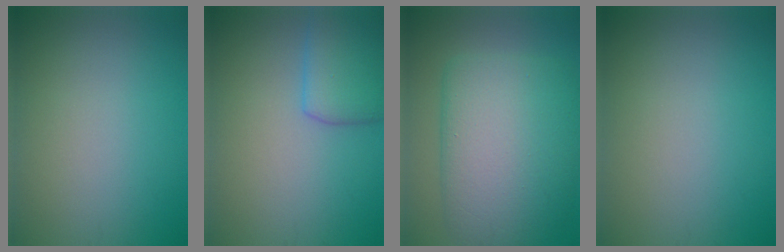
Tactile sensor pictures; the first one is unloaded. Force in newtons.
{"total": 4.1, "press": 4.1, "slide": 0.1}
{"total": 10.8, "press": 10.8, "slide": 0.6}
{"total": 0.0}